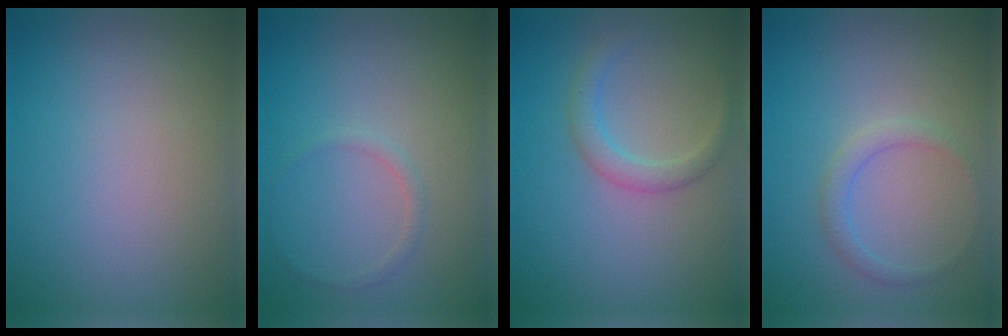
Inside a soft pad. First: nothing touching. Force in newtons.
{"total": 0.8, "press": 0.8, "slide": 0.1}
{"total": 2.1, "press": 2.1, "slide": 0.0}
{"total": 1.5, "press": 1.5, "slide": 0.0}